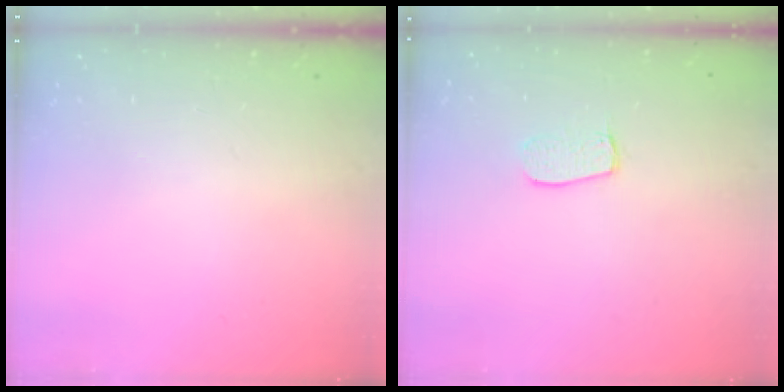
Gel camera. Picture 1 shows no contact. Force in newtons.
{"total": 6.6, "press": 6.6, "slide": 0.4}